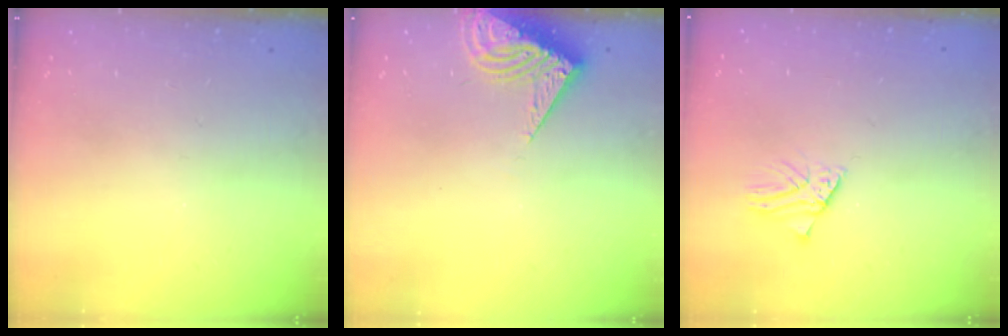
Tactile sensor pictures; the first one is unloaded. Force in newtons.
{"total": 7.9, "press": 7.9, "slide": 0.7}
{"total": 1.6, "press": 1.6, "slide": 0.2}